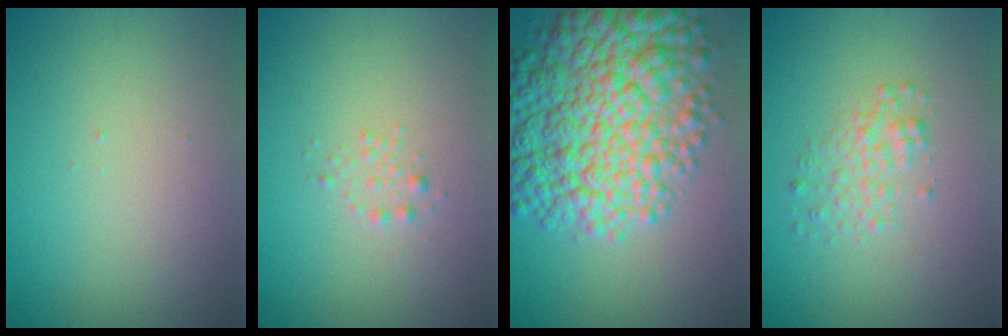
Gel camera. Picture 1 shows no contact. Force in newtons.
{"total": 0.9, "press": 0.9, "slide": 0.0}
{"total": 11.2, "press": 11.2, "slide": 0.3}
{"total": 1.8, "press": 1.8, "slide": 0.1}